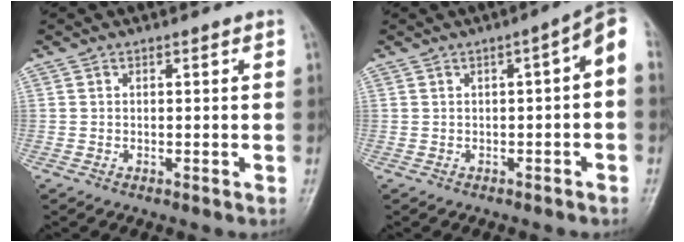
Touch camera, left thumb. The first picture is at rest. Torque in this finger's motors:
{"motor_torque": [-0.27, 0.36, -0.11, -0.10, 0.11]}